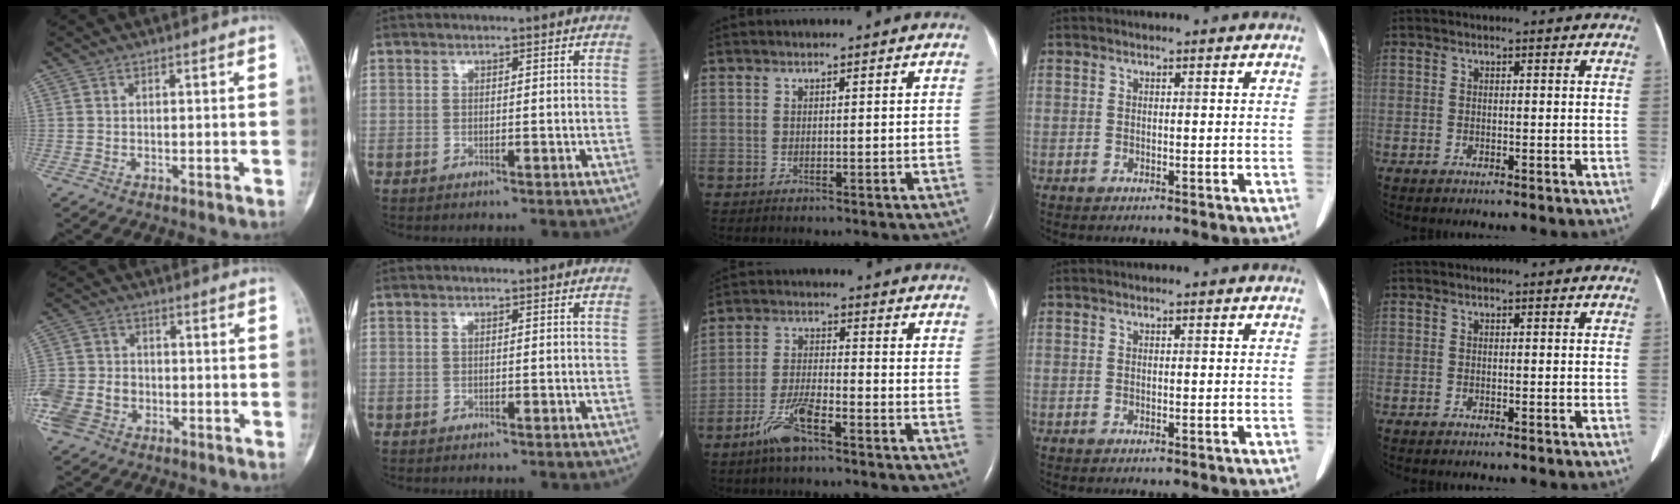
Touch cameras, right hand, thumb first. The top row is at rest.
{"thumb": {"total": 11.0, "force": [-3.6, 8.8, 5.5], "torque": [-0.121, 0.018, -0.064]}, "middle": {"total": 6.9, "force": [-4.7, 1.1, 4.9], "torque": [-0.109, -0.004, -0.089]}}